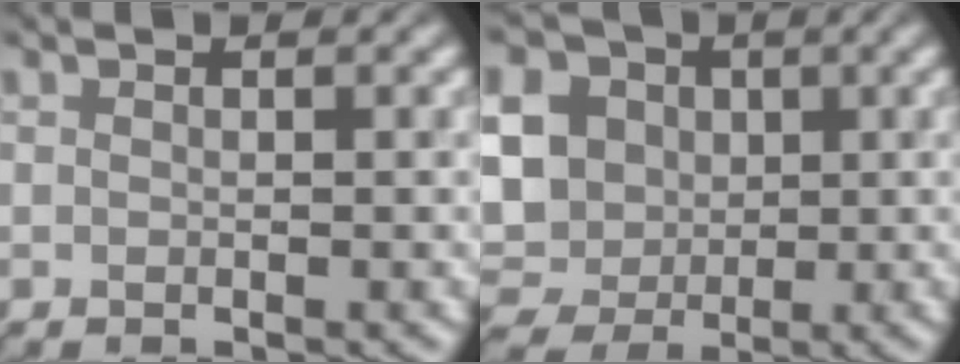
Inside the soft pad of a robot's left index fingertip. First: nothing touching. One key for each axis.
{"total": 9.0, "fx": 1.2, "fy": 8.2, "fz": 3.5, "tx": -0.103, "ty": 0.015, "tz": 0.028}